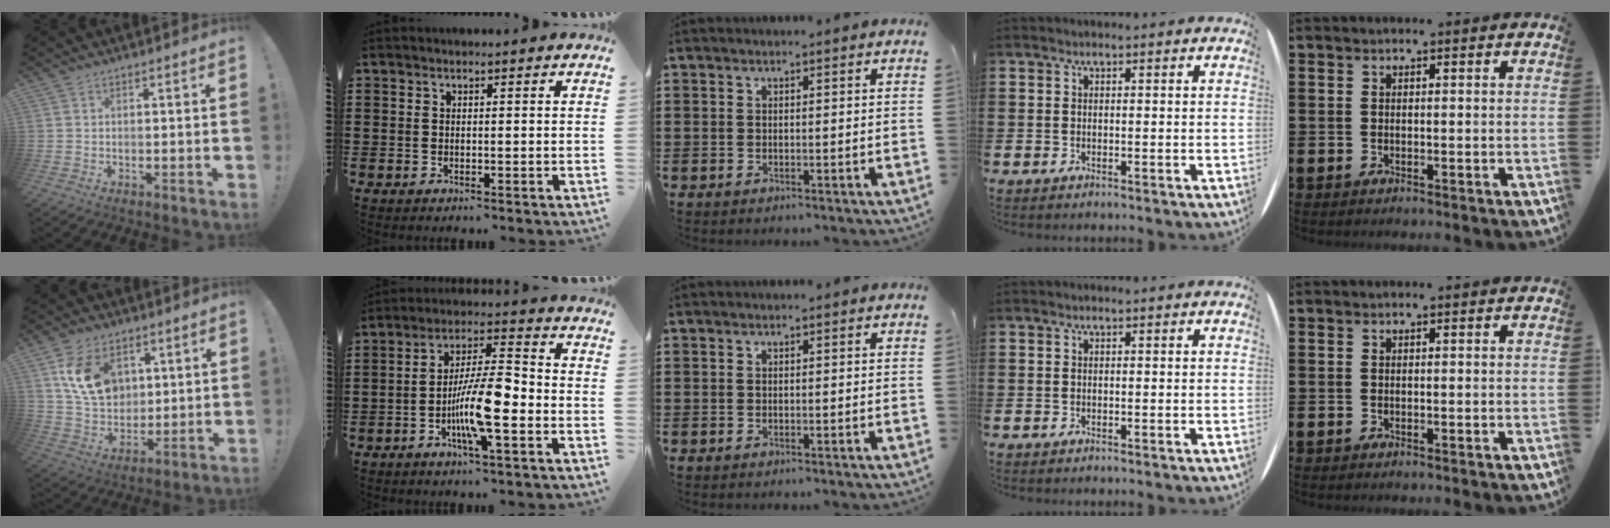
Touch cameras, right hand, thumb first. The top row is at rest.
{"thumb": {"total": 14.9, "force": [5.8, 10.8, 8.4], "torque": [-0.142, -0.011, 0.117]}, "index": {"total": 10.4, "force": [-3.2, 2.2, 9.7], "torque": [-0.193, -0.005, -0.063]}}